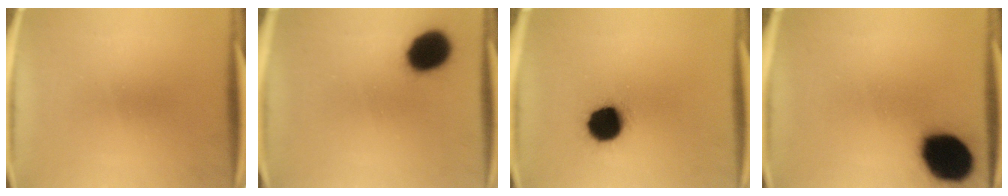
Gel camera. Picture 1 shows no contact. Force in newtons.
{"total": 12.9}
{"total": 12.6}
{"total": 19.2}